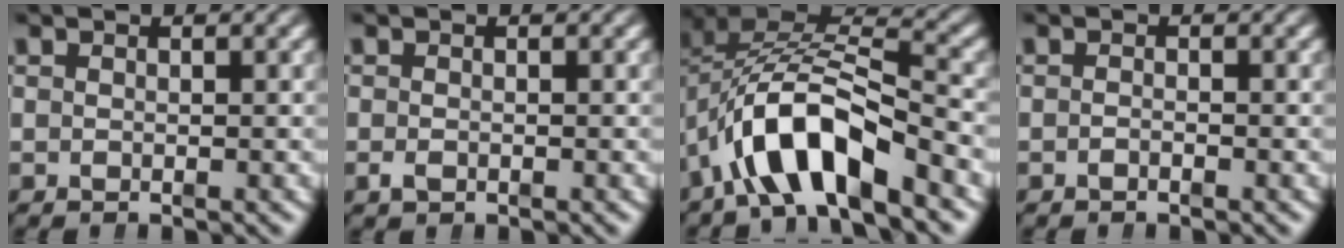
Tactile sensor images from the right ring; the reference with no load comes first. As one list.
[{"total": 0.8, "force": [-0.7, 0.2, 0.4], "torque": [-0.010, -0.006, -0.007]}, {"total": 8.4, "force": [-1.8, 5.6, 6.0], "torque": [-0.135, -0.021, -0.026]}, {"total": 0.7, "force": [-0.7, -0.1, 0.2], "torque": [-0.003, -0.002, -0.014]}]